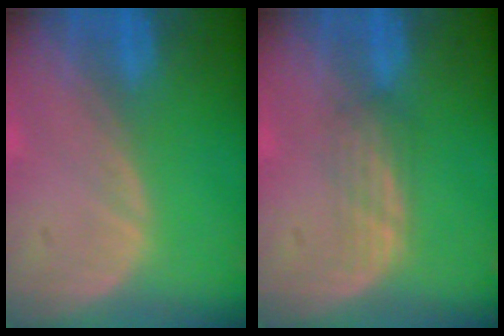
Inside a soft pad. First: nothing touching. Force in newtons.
{"total": 2.1, "press": 2.1, "slide": 0.3}